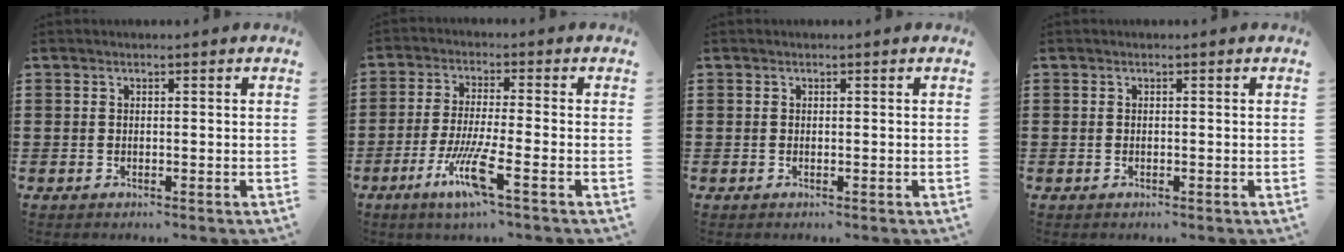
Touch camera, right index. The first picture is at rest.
{"total": 8.4, "force": [-4.0, 0.8, 7.4], "torque": [-0.157, -0.015, -0.078]}
{"total": 0.0}
{"total": 0.0}